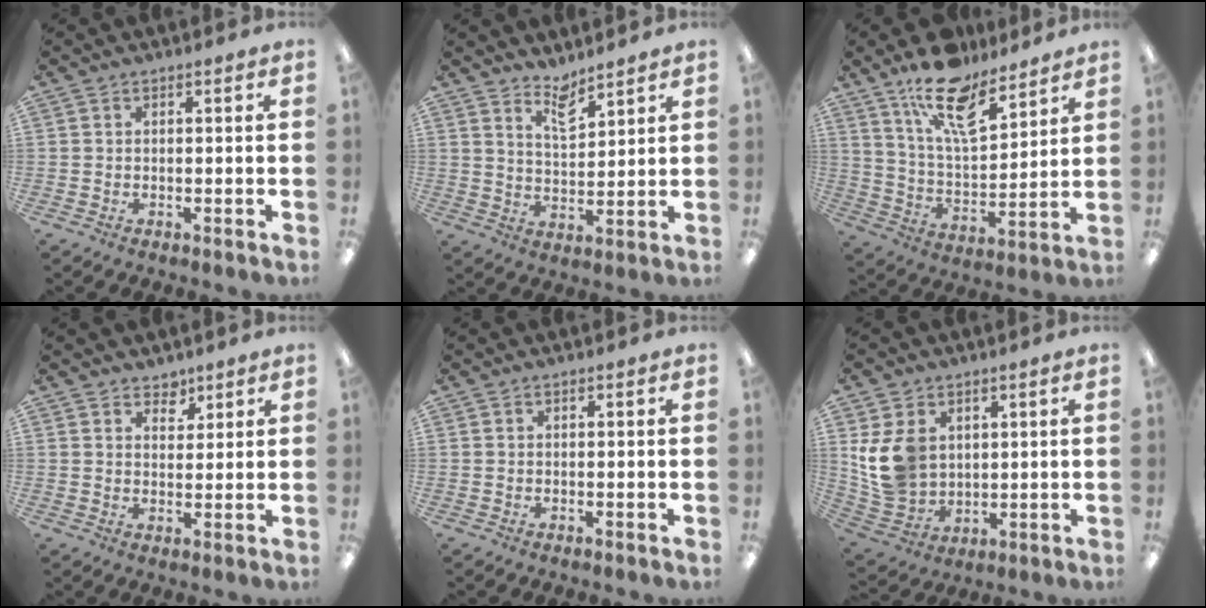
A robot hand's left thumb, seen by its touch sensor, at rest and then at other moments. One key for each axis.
{"total": 6.2, "fx": 5.4, "fy": 1.9, "fz": 2.2, "tx": -0.034, "ty": -0.036, "tz": 0.097}
{"total": 16.7, "fx": 12.2, "fy": 6.7, "fz": 9.3, "tx": -0.156, "ty": -0.069, "tz": 0.213}
{"total": 3.7, "fx": 3.1, "fy": 2.0, "fz": 0.2, "tx": 0.011, "ty": -0.021, "tz": 0.054}
{"total": 0.0}
{"total": 11.7, "fx": 3.4, "fy": 9.5, "fz": 6.0, "tx": -0.145, "ty": -0.006, "tz": 0.069}